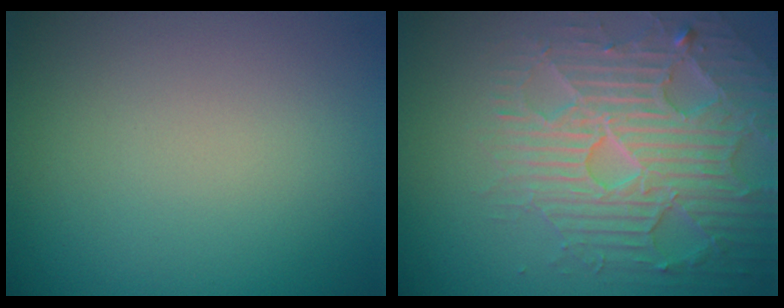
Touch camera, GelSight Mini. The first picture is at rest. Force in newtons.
{"total": 4.9, "press": 4.8, "slide": 1.0}